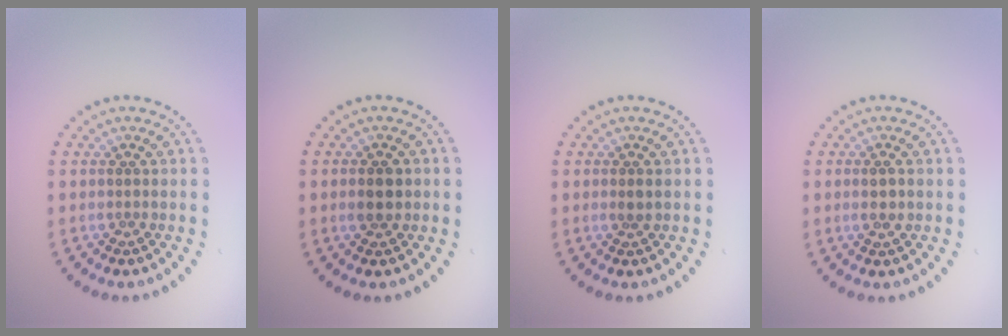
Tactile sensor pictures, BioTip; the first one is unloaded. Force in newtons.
{"total": 2.1, "press": 2.0, "slide": 0.1}
{"total": 0.9, "press": 0.8, "slide": 0.3}
{"total": 1.6, "press": 1.4, "slide": 0.6}